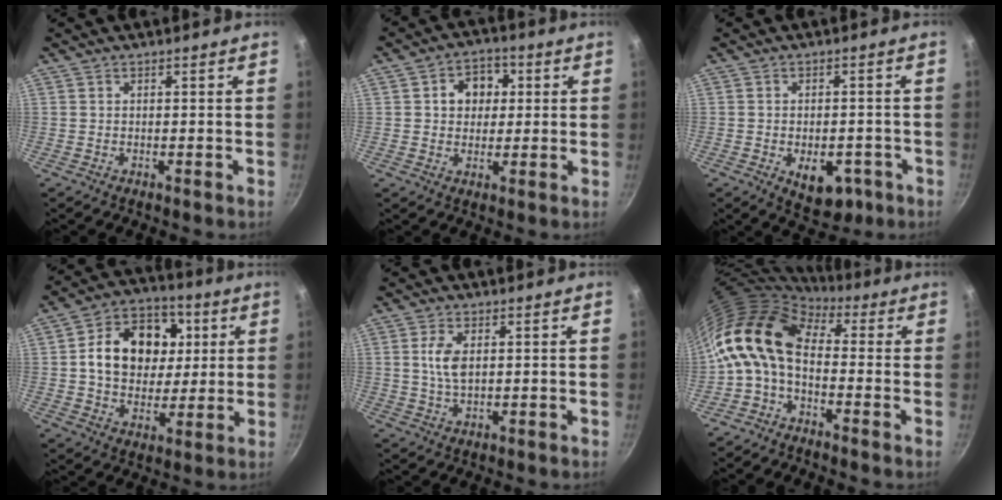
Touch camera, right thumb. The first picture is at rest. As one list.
[{"total": 7.3, "force": [1.5, 6.0, 3.9], "torque": [-0.018, 0.007, 0.014]}, {"total": 8.4, "force": [-3.2, 5.0, 5.9], "torque": [-0.049, 0.010, -0.031]}, {"total": 17.4, "force": [3.2, 13.5, 10.4], "torque": [-0.134, 0.013, 0.045]}, {"total": 5.2, "force": [0.9, 2.8, 4.3], "torque": [-0.085, 0.000, 0.019]}, {"total": 11.6, "force": [0.3, 7.1, 9.1], "torque": [-0.166, 0.025, -0.015]}]